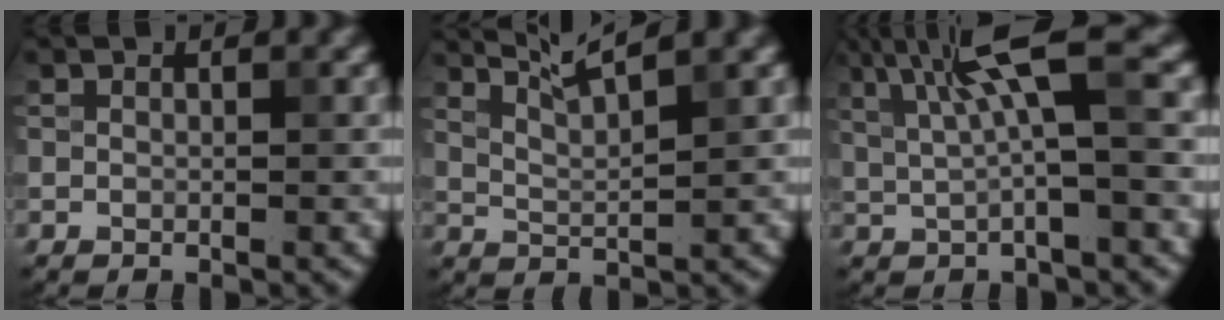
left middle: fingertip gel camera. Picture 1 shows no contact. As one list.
[{"total": 3.5, "force": [2.7, 0.4, 2.2], "torque": [-0.038, 0.012, 0.043]}, {"total": 5.9, "force": [1.7, 0.9, 5.6], "torque": [-0.101, 0.015, 0.033]}]